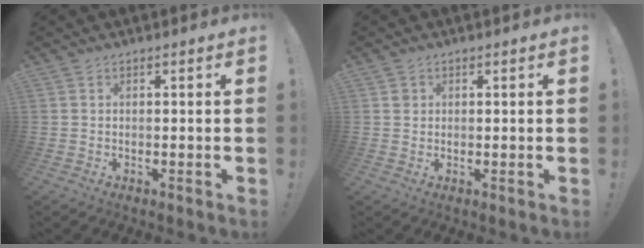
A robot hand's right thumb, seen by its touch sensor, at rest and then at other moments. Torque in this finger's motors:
{"motor_torque": [-0.35, 0.29, 0.17, -0.08, -0.10]}